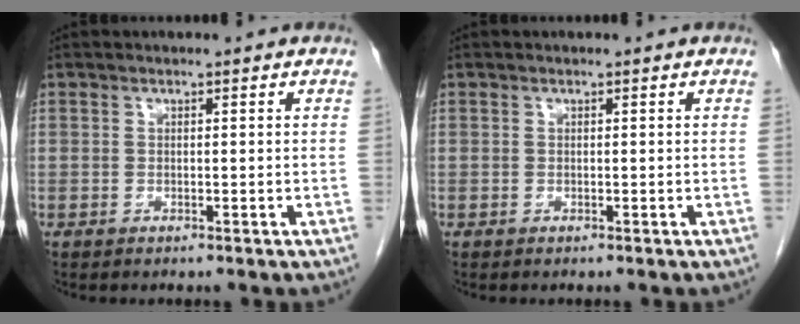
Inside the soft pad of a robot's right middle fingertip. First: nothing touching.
{"total": 0.0}